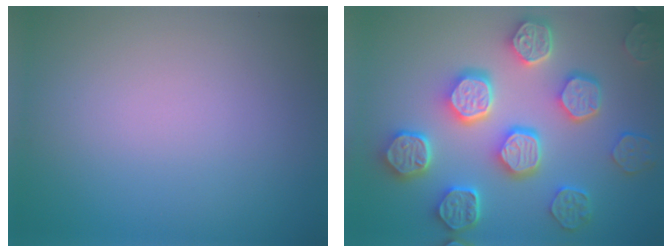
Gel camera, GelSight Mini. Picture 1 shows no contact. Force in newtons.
{"total": 8.0, "press": 6.7, "slide": 4.4}